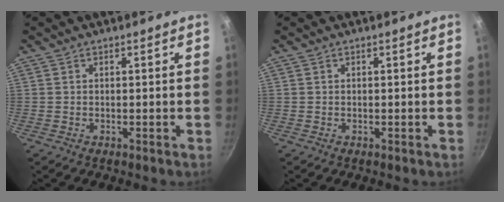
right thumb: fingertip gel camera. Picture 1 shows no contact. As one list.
[{"total": 0.0}]